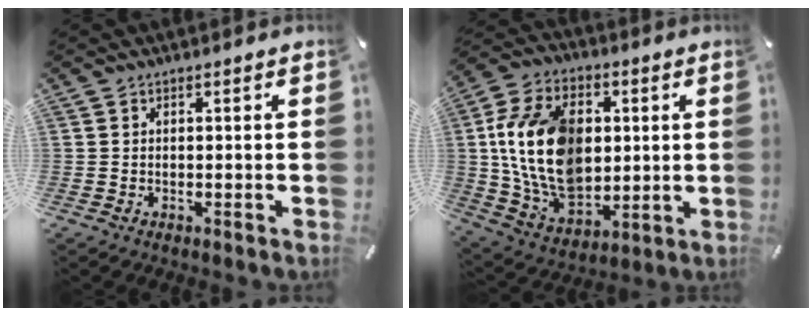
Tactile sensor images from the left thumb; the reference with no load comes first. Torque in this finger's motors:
{"motor_torque": [1.29, 2.51, 1.67, -1.10, 0.93]}